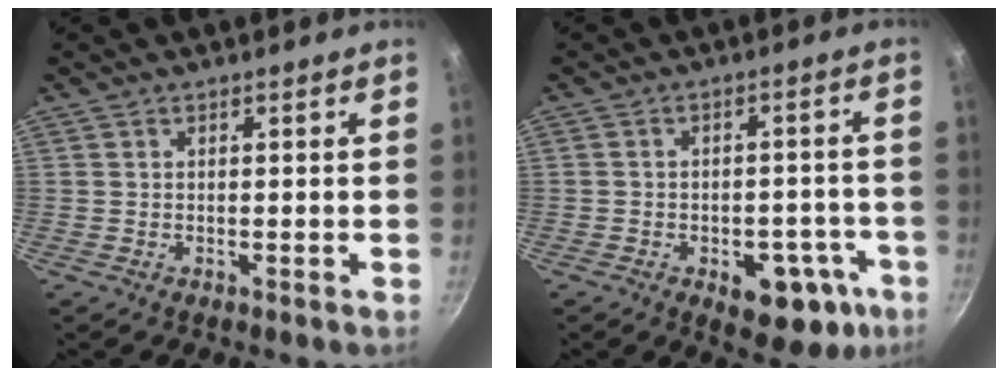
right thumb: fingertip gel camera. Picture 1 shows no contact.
{"total": 12.1, "force": [-5.3, 7.1, 8.3], "torque": [-0.055, 0.027, -0.060]}